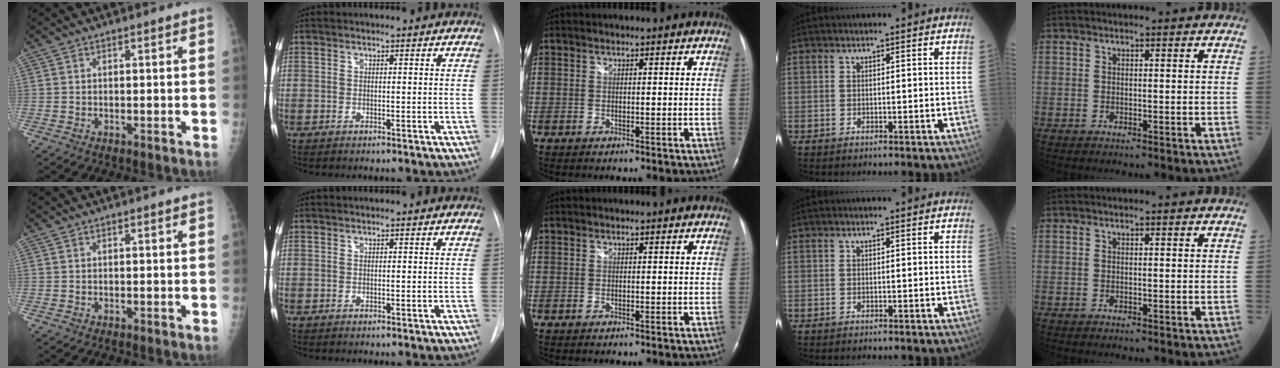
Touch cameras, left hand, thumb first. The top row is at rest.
{}